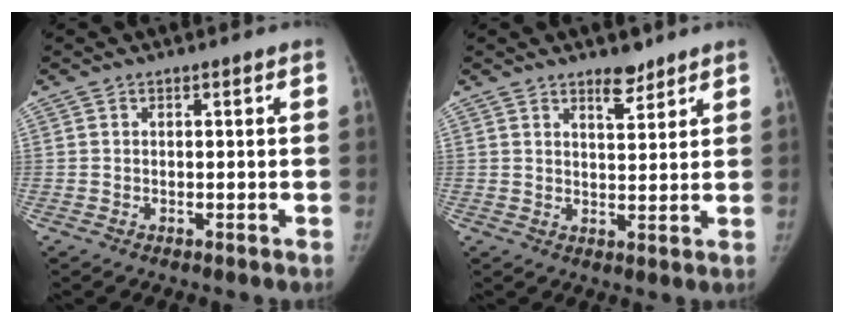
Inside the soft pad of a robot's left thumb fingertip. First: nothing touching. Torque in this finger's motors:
{"motor_torque": [0.08, -0.47, 0.72, -0.61, 0.09]}